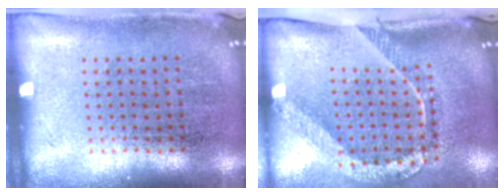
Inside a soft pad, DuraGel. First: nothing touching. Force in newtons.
{"total": 2.4, "press": 1.6, "slide": 1.8}